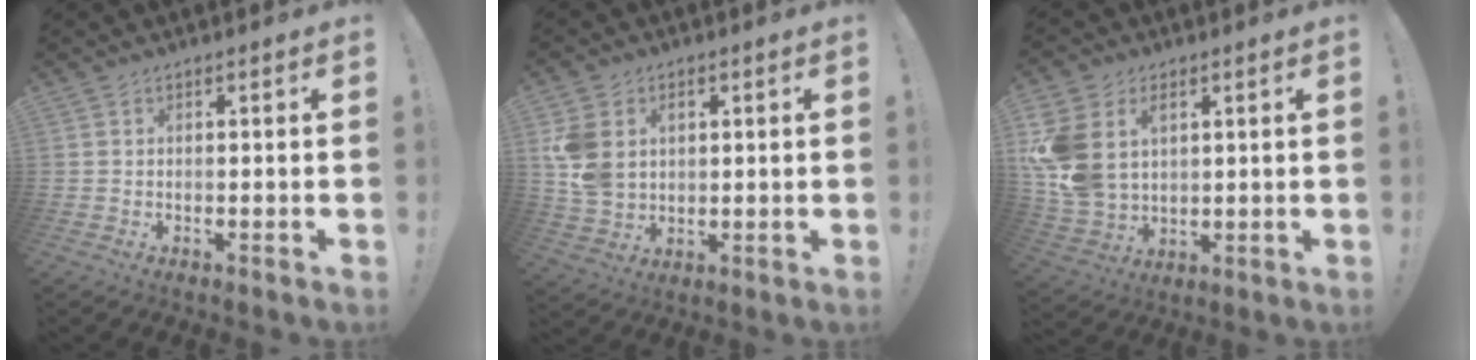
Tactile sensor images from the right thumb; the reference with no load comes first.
{"total": 10.3, "force": [3.1, 8.2, 5.4], "torque": [-0.104, -0.009, 0.062]}
{"total": 13.4, "force": [4.6, 10.2, 7.4], "torque": [-0.156, -0.027, 0.091]}